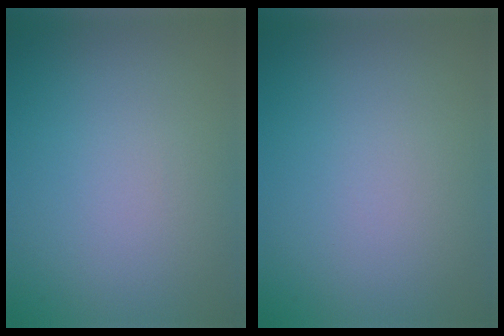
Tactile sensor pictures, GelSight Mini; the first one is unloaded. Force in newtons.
{"total": 0.0}